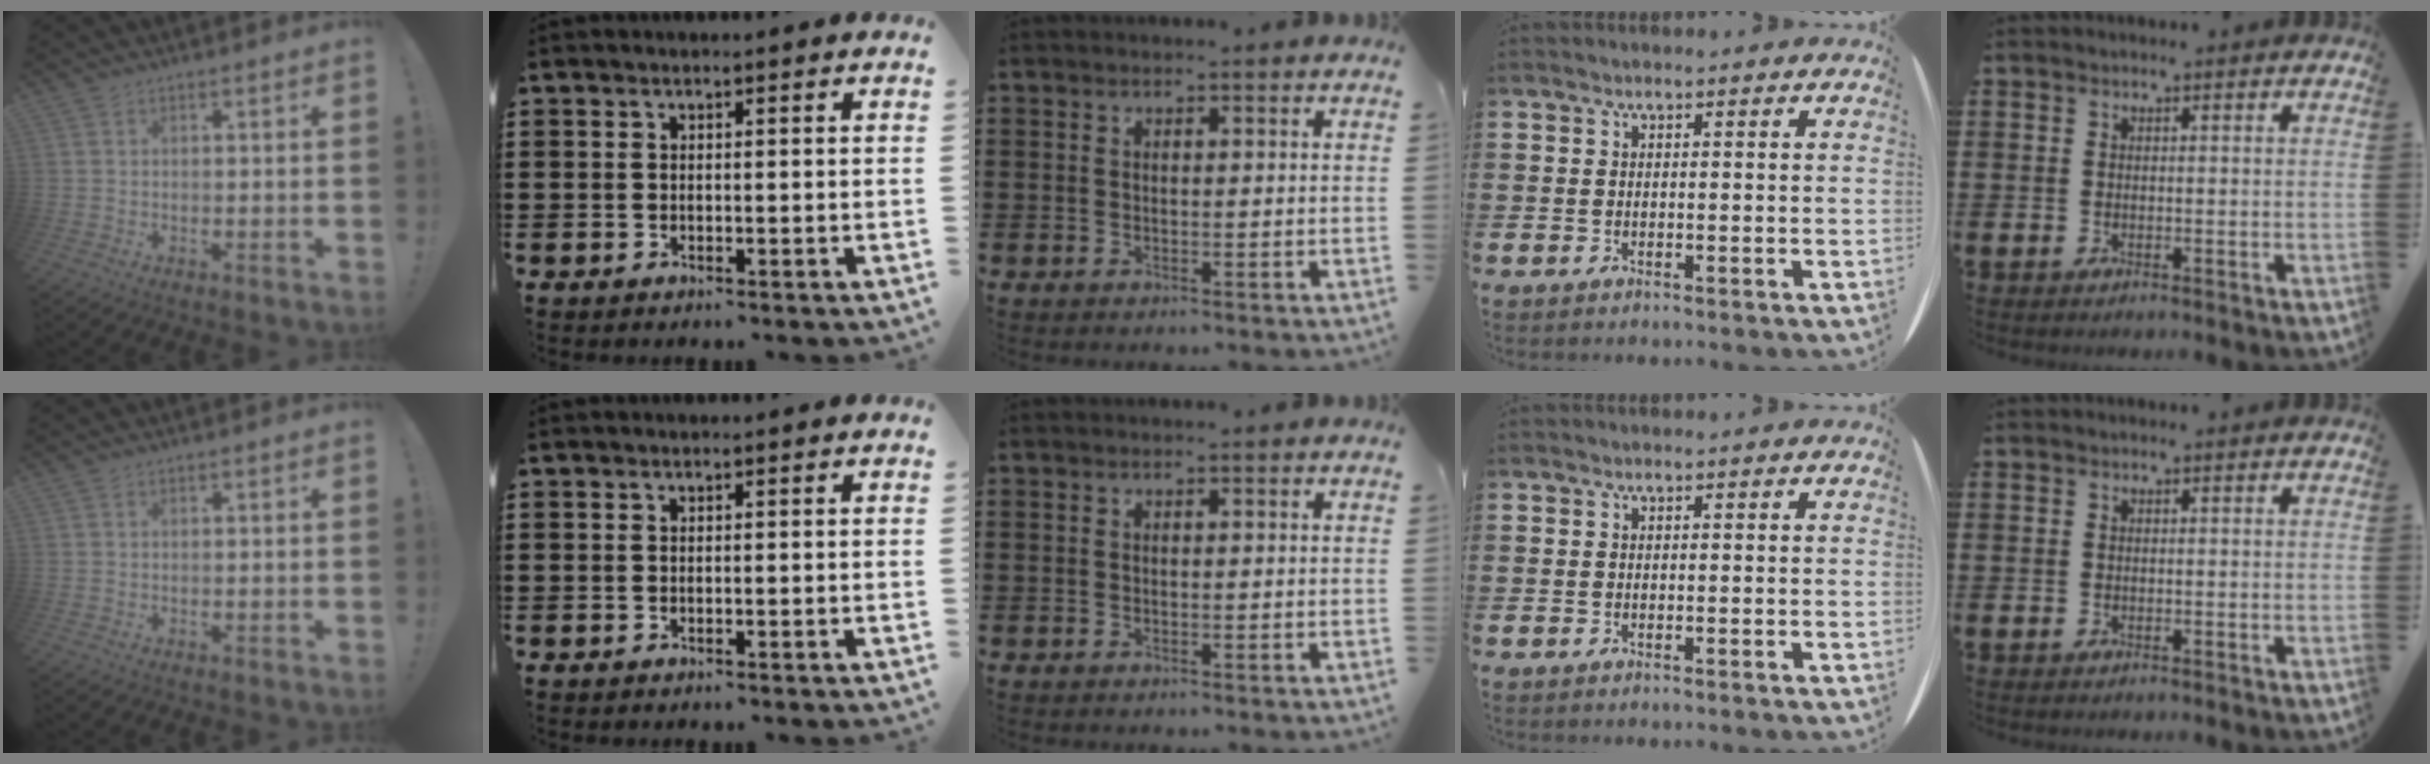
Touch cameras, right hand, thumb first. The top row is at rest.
{}